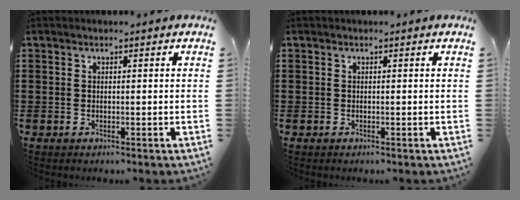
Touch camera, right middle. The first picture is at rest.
{"total": 0.0}